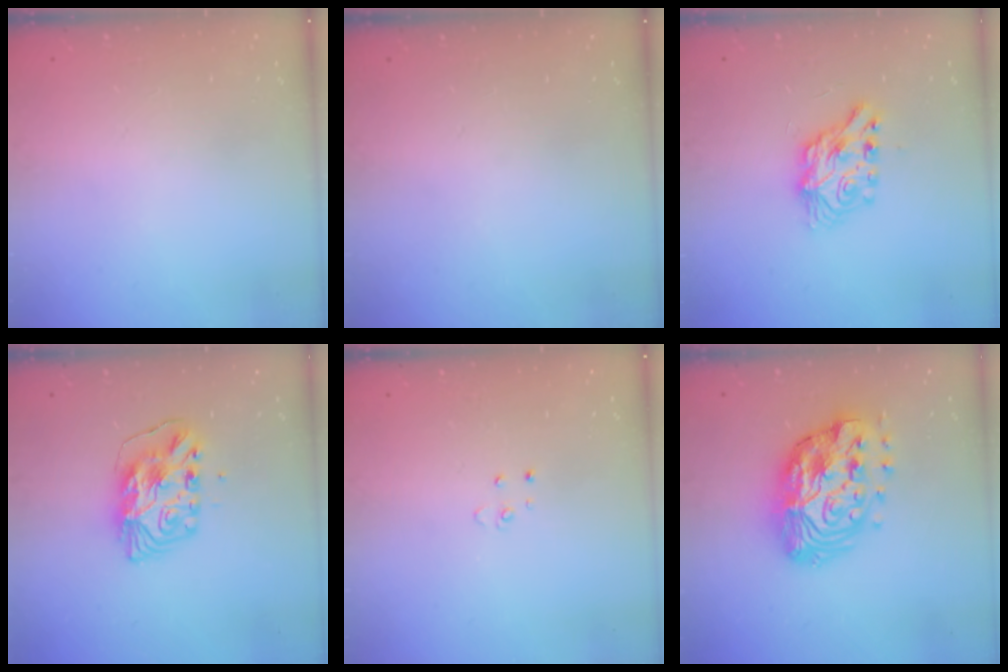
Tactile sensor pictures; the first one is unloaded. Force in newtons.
{"total": 0.0}
{"total": 7.1, "press": 7.1, "slide": 0.3}
{"total": 9.4, "press": 9.4, "slide": 0.8}
{"total": 2.6, "press": 2.6, "slide": 0.2}
{"total": 18.2, "press": 18.1, "slide": 1.3}